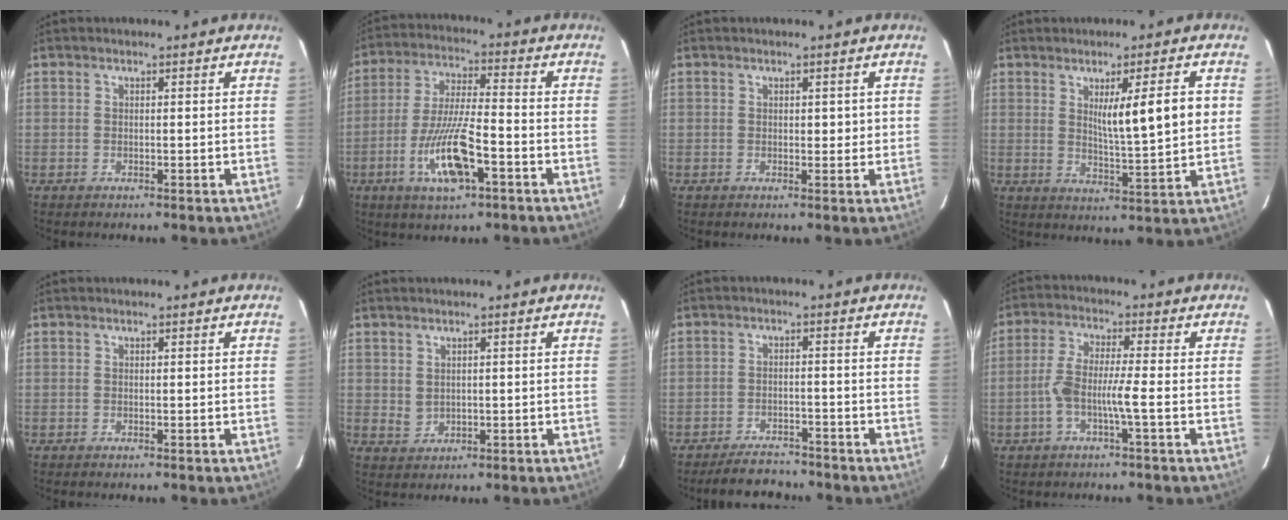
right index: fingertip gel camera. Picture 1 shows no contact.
{"total": 11.6, "force": [-4.7, 2.1, 10.3], "torque": [-0.205, -0.008, -0.082]}
{"total": 1.8, "force": [0.3, 1.2, 1.4], "torque": [-0.015, 0.005, 0.005]}
{"total": 9.2, "force": [2.2, 0.3, 8.9], "torque": [-0.137, -0.010, 0.036]}
{"total": 0.0}
{"total": 1.8, "force": [0.4, 1.5, 0.9], "torque": [-0.022, -0.002, 0.017]}
{"total": 5.1, "force": [-4.7, 1.8, 0.7], "torque": [-0.013, -0.006, -0.077]}
{"total": 5.8, "force": [-1.7, 0.0, 5.6], "torque": [-0.119, 0.014, -0.031]}